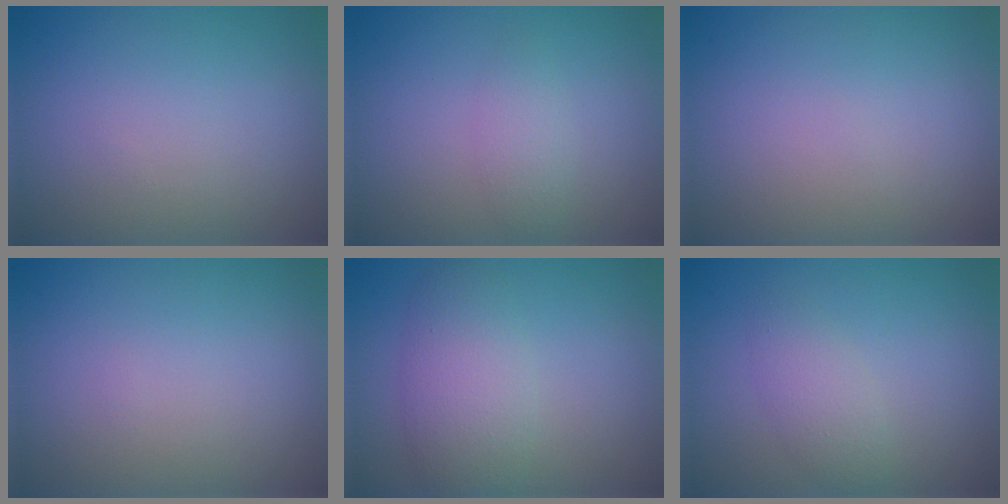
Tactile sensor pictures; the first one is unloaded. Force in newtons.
{"total": 1.7, "press": 1.7, "slide": 0.1}
{"total": 0.0}
{"total": 0.0}
{"total": 4.5, "press": 4.5, "slide": 0.2}
{"total": 2.1, "press": 2.1, "slide": 0.2}